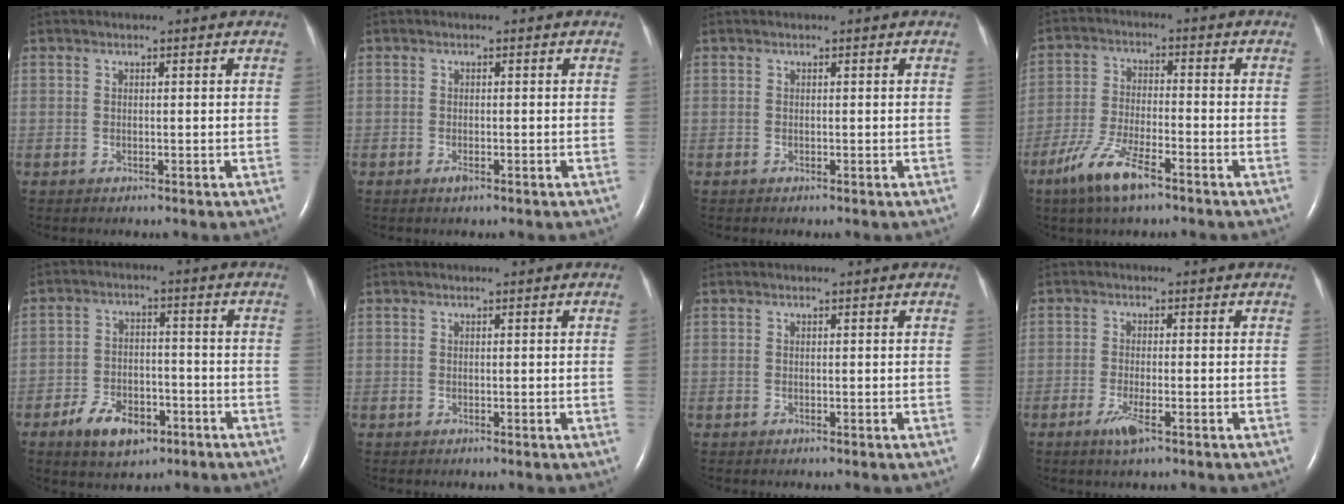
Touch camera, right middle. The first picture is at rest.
{"total": 0.9, "force": [-0.6, 0.2, 0.7], "torque": [-0.016, -0.001, -0.009]}
{"total": 0.0}
{"total": 8.5, "force": [-5.5, 1.7, 6.2], "torque": [-0.136, -0.013, -0.102]}
{"total": 7.8, "force": [-4.5, 4.3, 4.6], "torque": [-0.088, 0.003, -0.068]}
{"total": 0.5, "force": [0.0, -0.2, 0.5], "torque": [-0.008, -0.002, 0.000]}
{"total": 0.0}
{"total": 3.1, "force": [-1.8, 0.3, 2.6], "torque": [-0.059, -0.007, -0.035]}